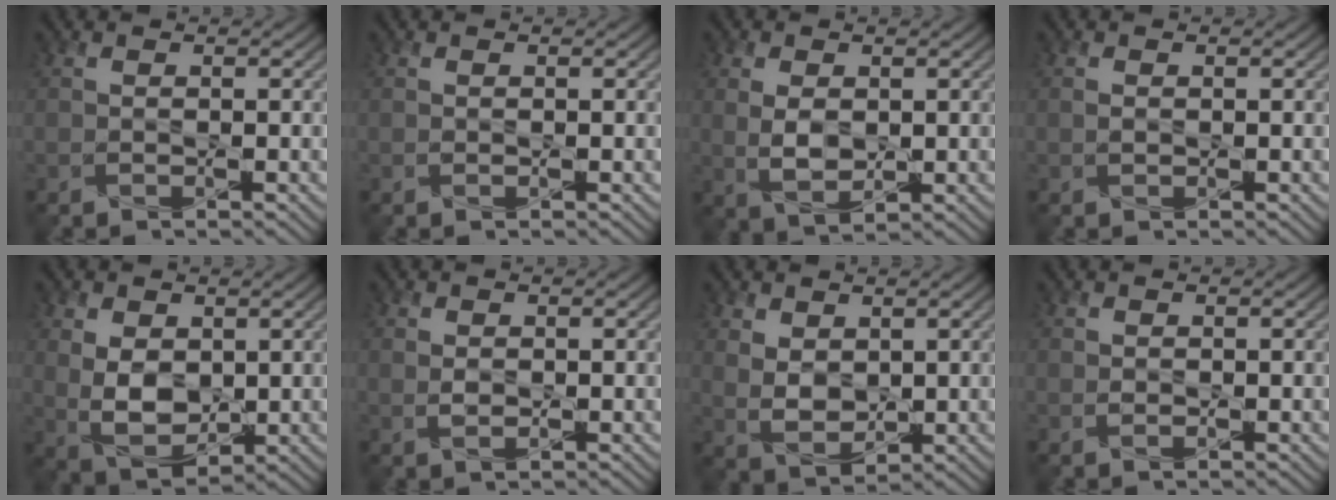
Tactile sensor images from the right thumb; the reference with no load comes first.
{"total": 0.0}
{"total": 4.1, "force": [0.5, 2.5, 3.2], "torque": [-0.076, -0.002, 0.015]}
{"total": 0.7, "force": [0.0, 0.5, 0.5], "torque": [-0.014, -0.001, 0.000]}
{"total": 6.7, "force": [1.0, 4.5, 4.9], "torque": [-0.116, -0.007, 0.022]}
{"total": 1.4, "force": [0.2, 1.0, 1.0], "torque": [-0.024, -0.001, 0.005]}
{"total": 4.3, "force": [1.7, 2.8, 2.8], "torque": [-0.070, -0.007, 0.037]}
{"total": 0.7, "force": [0.1, 0.5, 0.4], "torque": [-0.009, -0.002, 0.002]}